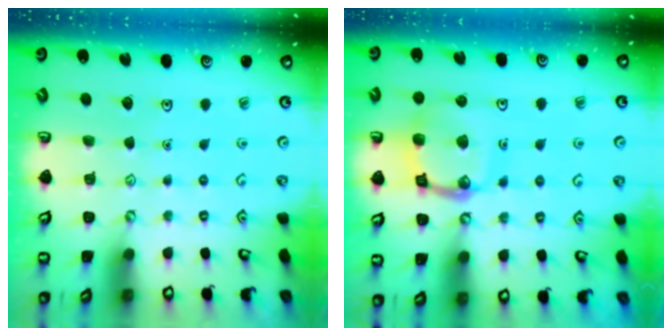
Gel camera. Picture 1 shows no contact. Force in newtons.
{"total": 14.3, "press": 14.2, "slide": 1.4}